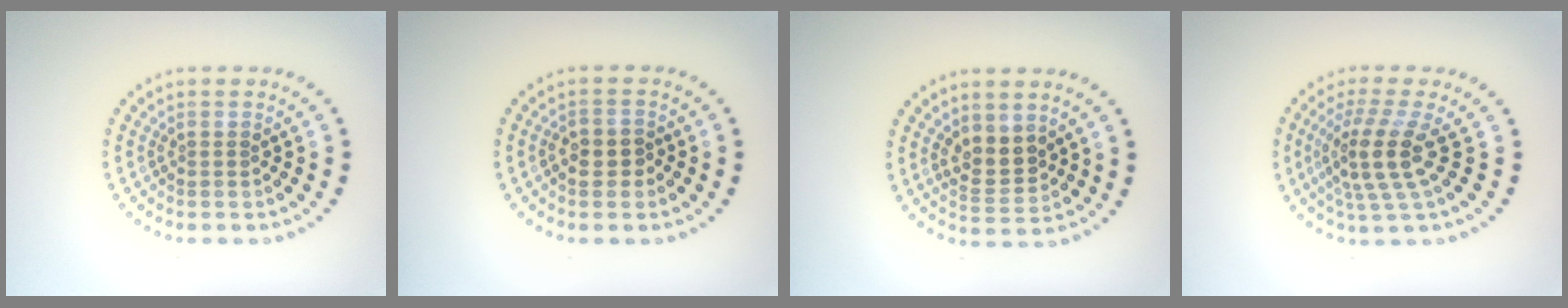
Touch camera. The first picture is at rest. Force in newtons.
{"total": 2.1, "press": 2.0, "slide": 0.6}
{"total": 2.8, "press": 2.6, "slide": 1.0}
{"total": 4.3, "press": 3.2, "slide": 2.9}